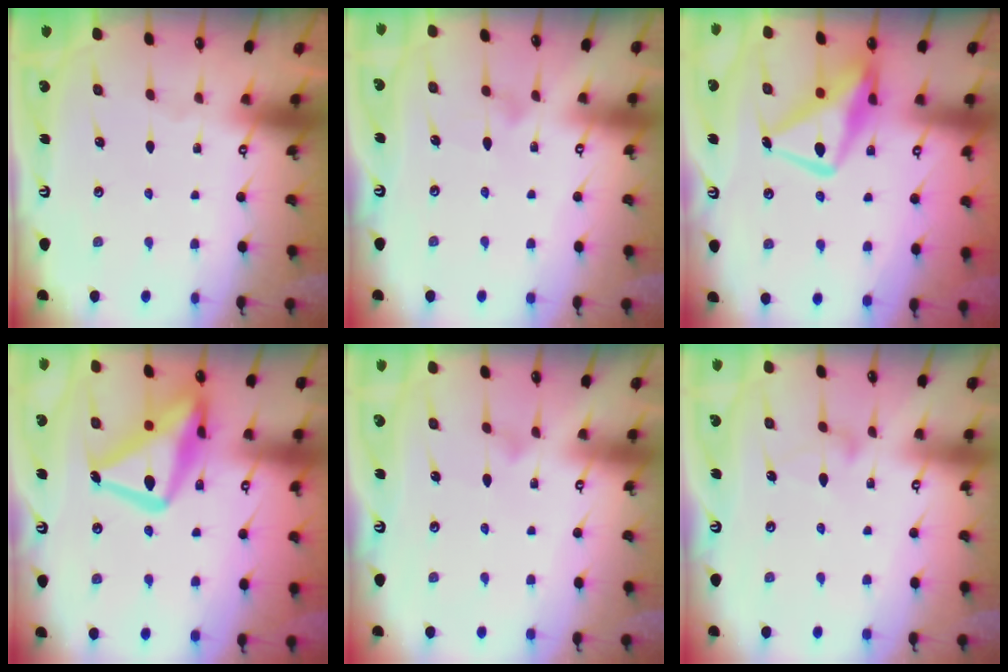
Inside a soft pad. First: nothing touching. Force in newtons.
{"total": 5.9, "press": 5.9, "slide": 0.4}
{"total": 15.1, "press": 15.0, "slide": 1.5}
{"total": 20.5, "press": 20.5, "slide": 1.8}
{"total": 3.4, "press": 3.4, "slide": 0.2}
{"total": 6.0, "press": 6.0, "slide": 0.3}